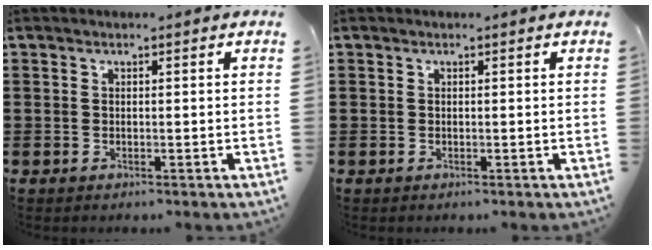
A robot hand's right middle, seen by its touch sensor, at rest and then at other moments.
{"total": 0.0}